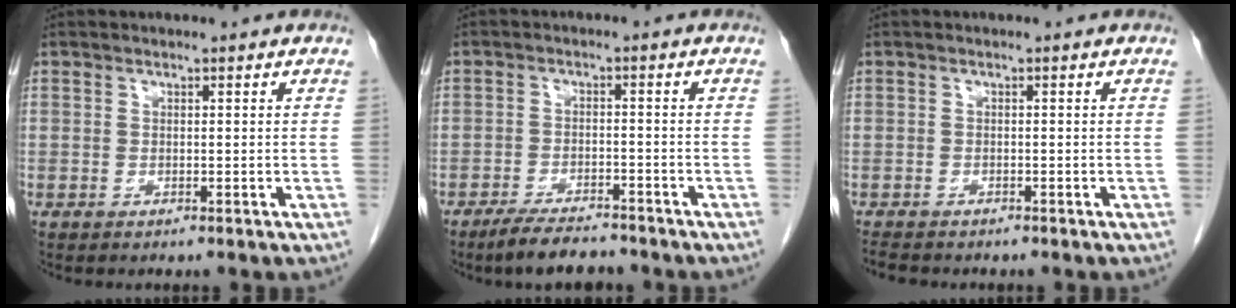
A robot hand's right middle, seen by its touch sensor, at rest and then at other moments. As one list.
[{"total": 5.9, "force": [-5.1, 1.4, 2.5], "torque": [-0.047, -0.010, -0.088]}, {"total": 2.4, "force": [-2.2, 0.7, 0.8], "torque": [-0.019, -0.007, -0.032]}]